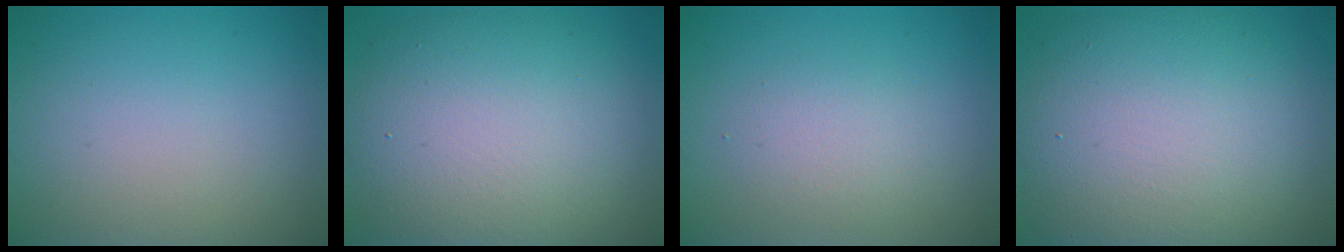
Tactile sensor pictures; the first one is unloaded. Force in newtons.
{"total": 11.4, "press": 11.4, "slide": 1.0}
{"total": 2.0, "press": 2.0, "slide": 0.2}
{"total": 13.4, "press": 13.3, "slide": 0.8}